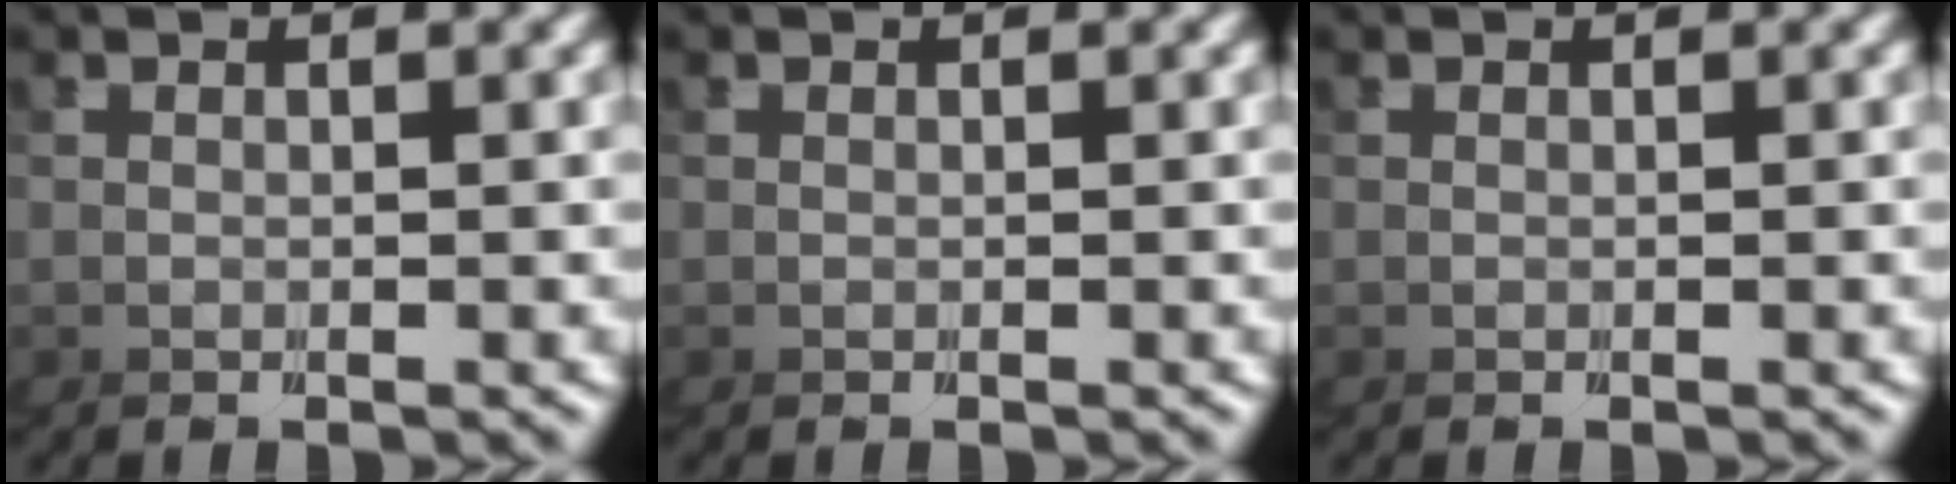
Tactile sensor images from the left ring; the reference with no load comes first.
{"total": 0.0}
{"total": 0.0}